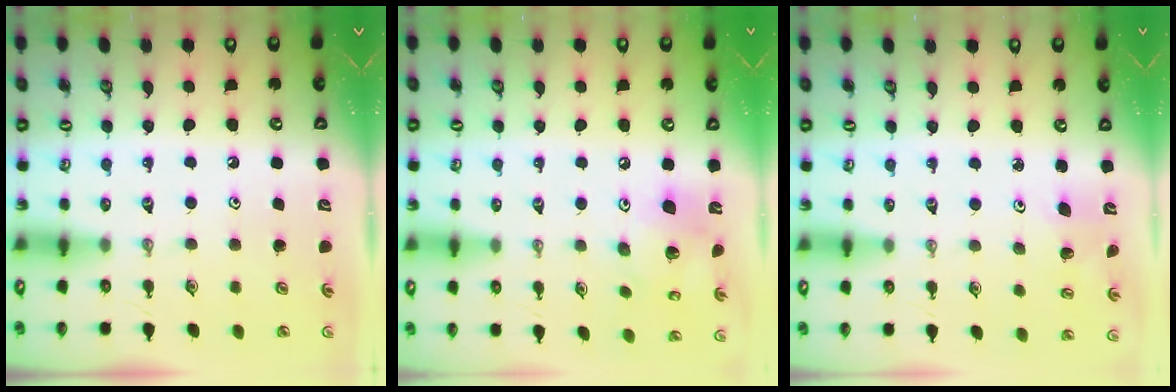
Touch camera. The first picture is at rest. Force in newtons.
{"total": 15.3, "press": 15.1, "slide": 2.1}
{"total": 3.3, "press": 3.0, "slide": 1.3}